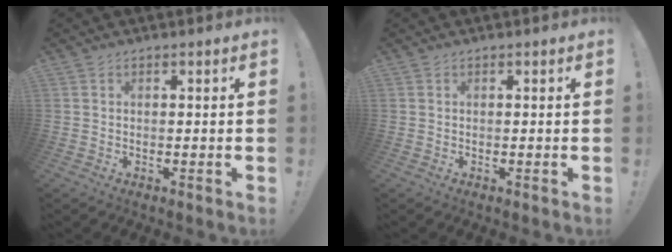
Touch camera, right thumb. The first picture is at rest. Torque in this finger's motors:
{"motor_torque": [-0.05, 0.05, -0.03, -0.03, 0.00]}